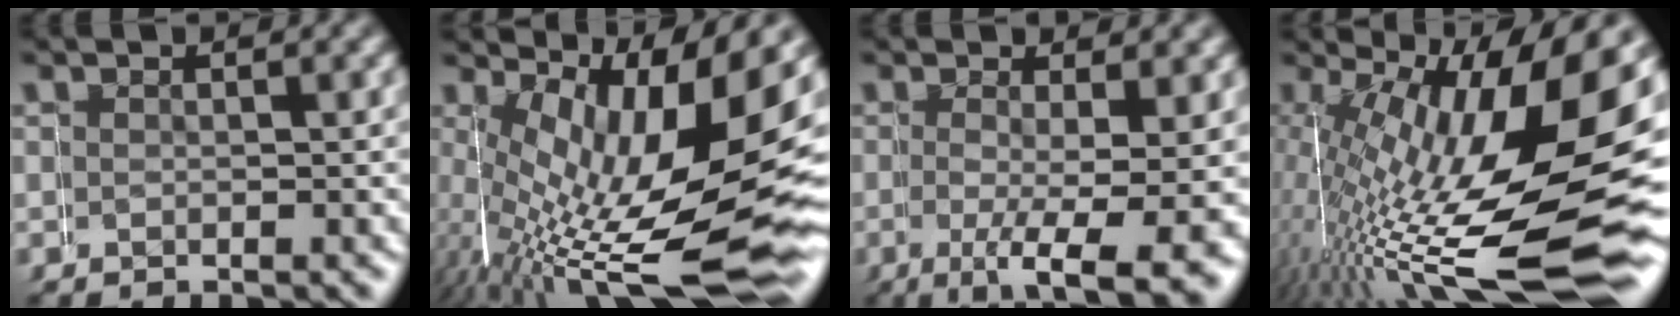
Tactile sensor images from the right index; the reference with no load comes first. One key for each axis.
{"total": 13.0, "fx": -1.1, "fy": 4.1, "fz": 12.3, "tx": -0.204, "ty": -0.038, "tz": 0.013}
{"total": 5.2, "fx": -2.5, "fy": 0.1, "fz": 4.5, "tx": -0.079, "ty": -0.028, "tz": -0.024}
{"total": 14.9, "fx": -2.3, "fy": 4.9, "fz": 13.8, "tx": -0.220, "ty": -0.032, "tz": -0.004}